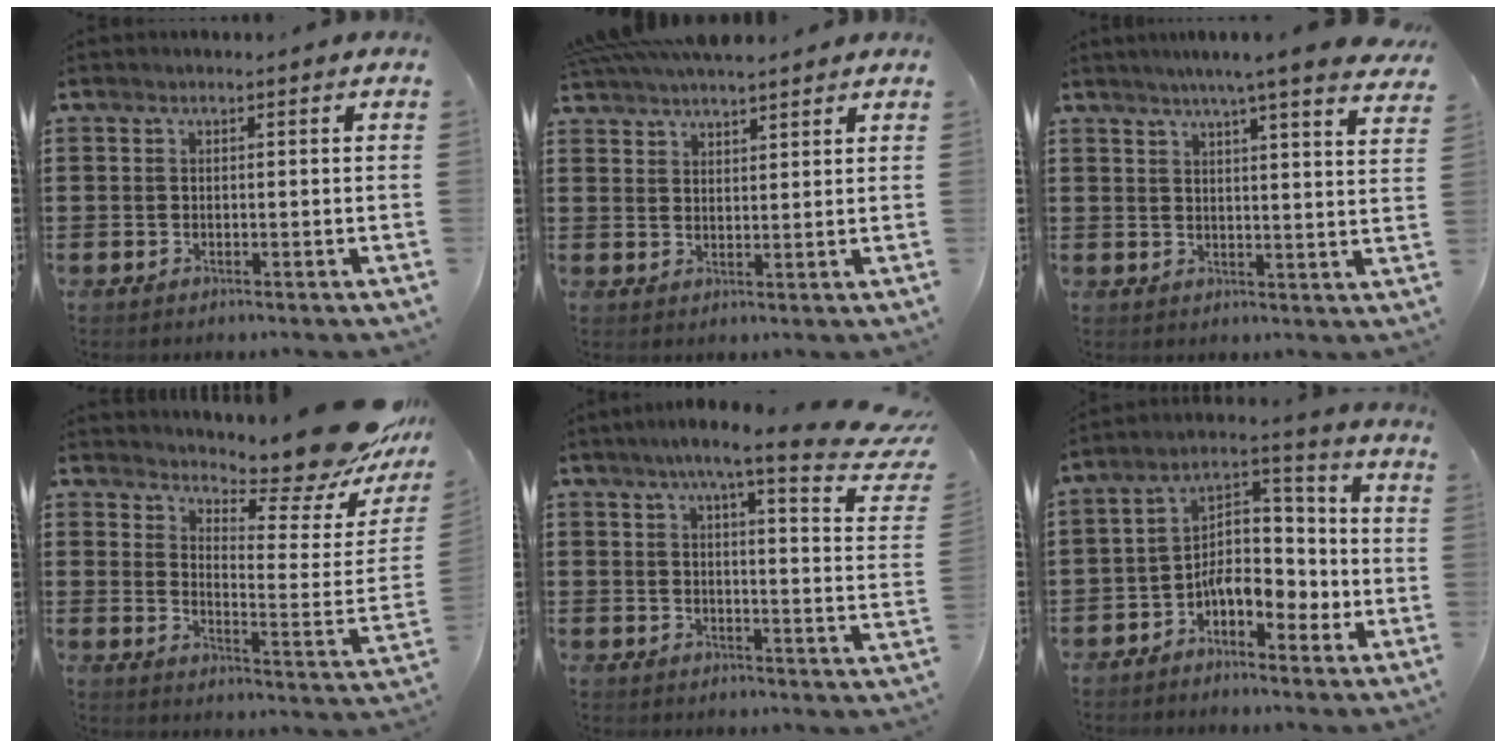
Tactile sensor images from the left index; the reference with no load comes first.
{"total": 4.7, "force": [4.6, 0.5, 0.9], "torque": [-0.032, -0.010, 0.085]}
{"total": 5.0, "force": [4.4, -0.7, 2.3], "torque": [-0.053, -0.022, 0.070]}
{"total": 11.2, "force": [10.3, 0.5, 4.4], "torque": [-0.070, -0.094, 0.171]}
{"total": 7.5, "force": [5.7, 0.5, 5.0], "torque": [-0.093, -0.027, 0.089]}
{"total": 8.3, "force": [-2.2, 5.6, 5.8], "torque": [-0.101, -0.005, -0.046]}